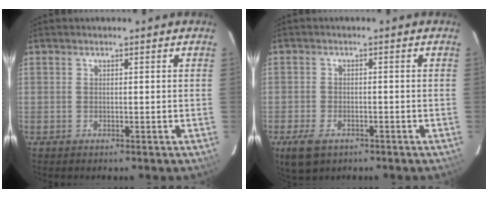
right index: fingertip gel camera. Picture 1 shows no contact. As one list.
[{"total": 5.9, "force": [-3.4, 3.4, 3.4], "torque": [-0.084, -0.014, -0.060]}]